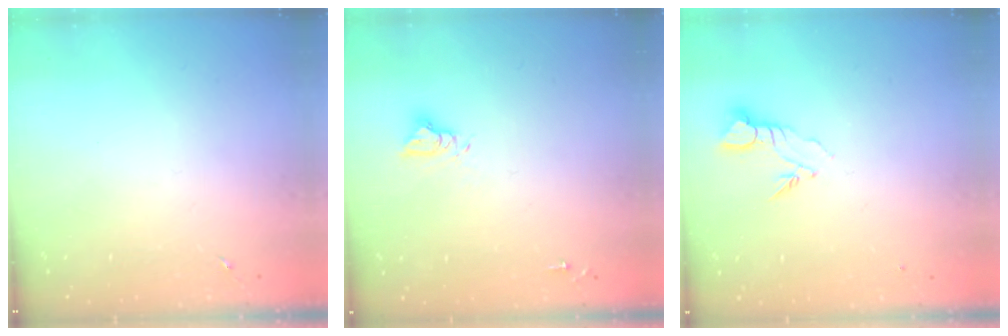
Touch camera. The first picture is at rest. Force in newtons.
{"total": 5.5, "press": 5.5, "slide": 0.5}
{"total": 3.8, "press": 3.8, "slide": 0.2}